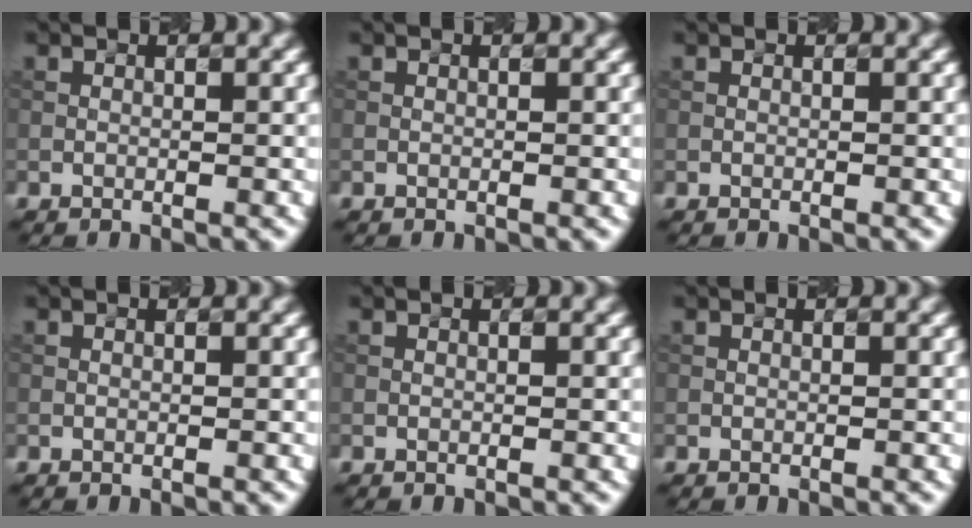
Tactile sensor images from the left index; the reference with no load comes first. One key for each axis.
{"total": 0.0}
{"total": 0.0}
{"total": 0.0}
{"total": 0.0}
{"total": 0.0}